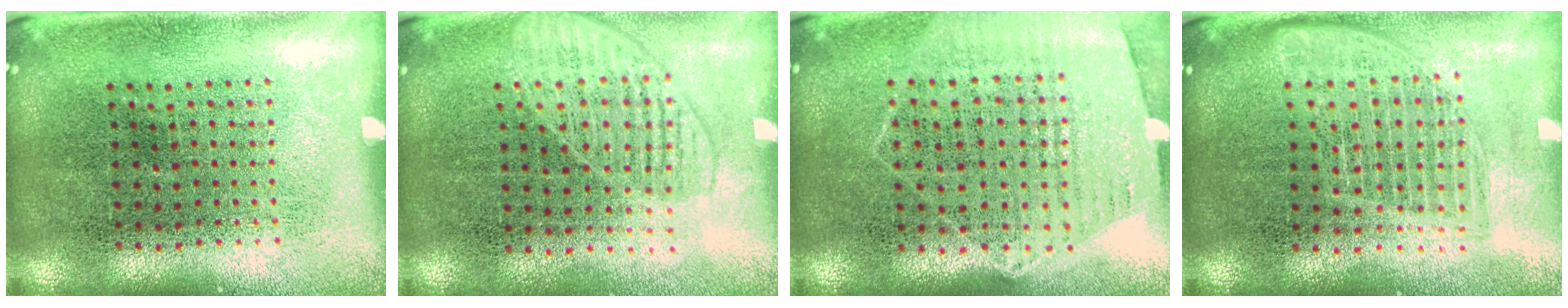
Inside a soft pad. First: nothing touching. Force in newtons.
{"total": 1.3, "press": 1.2, "slide": 0.6}
{"total": 1.2, "press": 1.1, "slide": 0.4}
{"total": 1.7, "press": 1.5, "slide": 0.8}